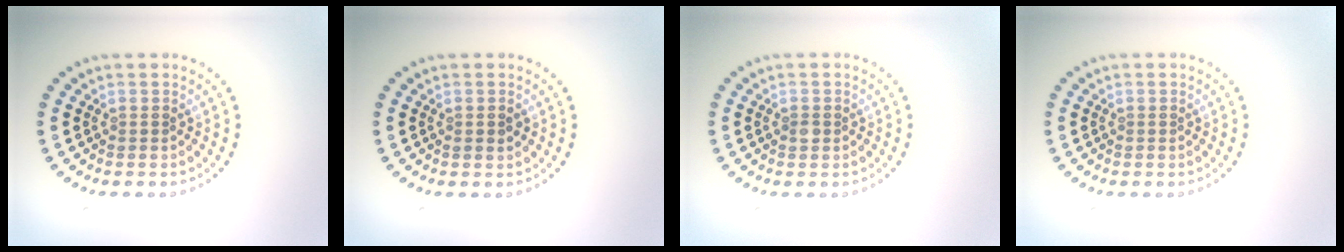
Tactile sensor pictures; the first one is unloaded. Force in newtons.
{"total": 0.9, "press": 0.9, "slide": 0.2}
{"total": 0.8, "press": 0.8, "slide": 0.1}
{"total": 0.0}